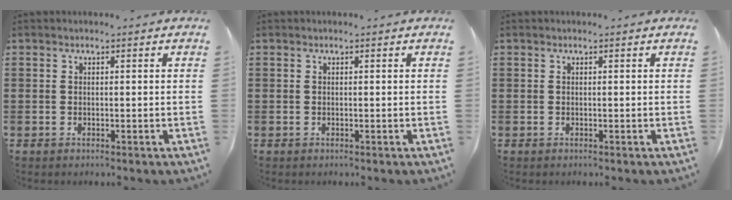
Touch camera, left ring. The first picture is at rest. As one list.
[{"total": 0.0}, {"total": 0.0}]